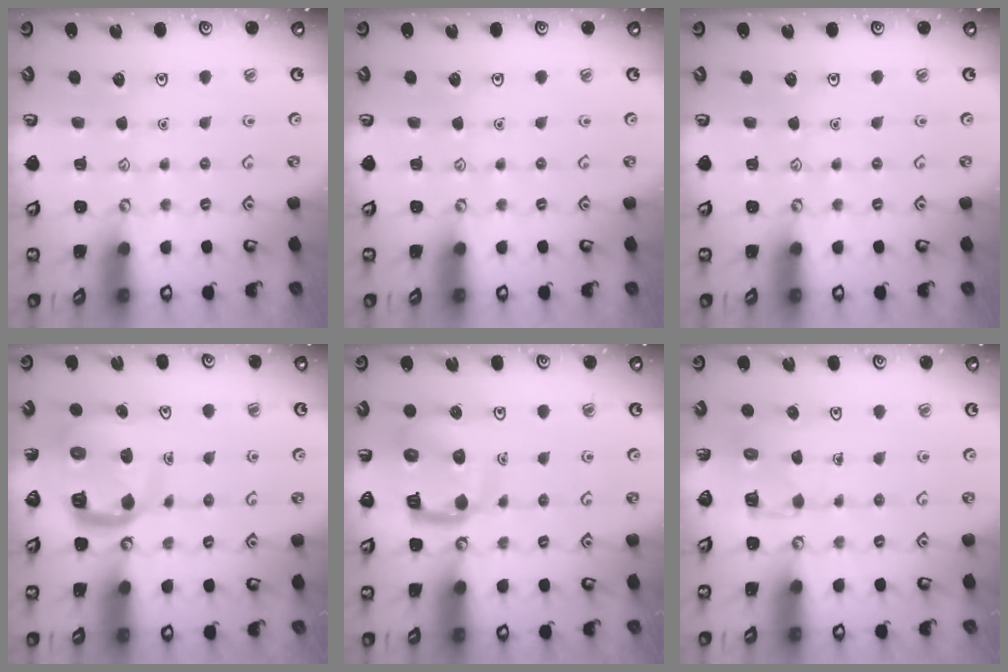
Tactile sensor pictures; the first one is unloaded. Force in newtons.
{"total": 0.0}
{"total": 0.0}
{"total": 9.6, "press": 9.6, "slide": 1.2}
{"total": 11.1, "press": 11.0, "slide": 1.3}
{"total": 3.6, "press": 3.6, "slide": 0.1}